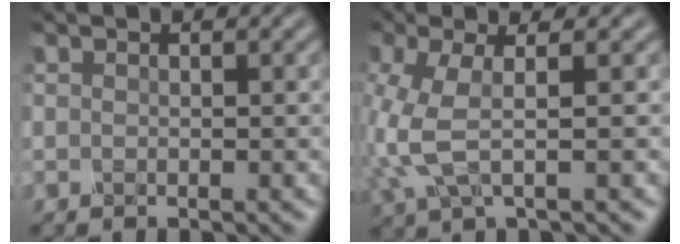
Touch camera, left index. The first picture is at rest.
{"total": 4.7, "force": [-0.6, 1.6, 4.4], "torque": [-0.128, -0.001, -0.014]}